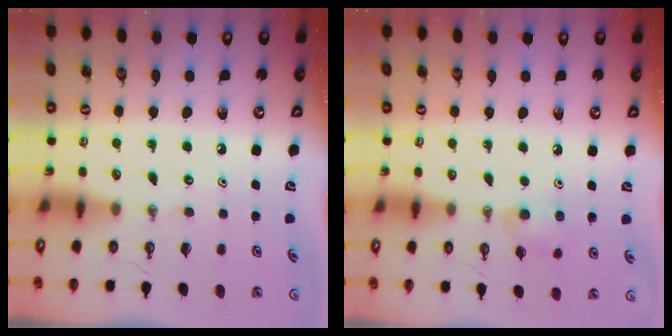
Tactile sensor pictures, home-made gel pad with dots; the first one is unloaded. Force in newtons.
{"total": 7.9, "press": 7.9, "slide": 0.9}